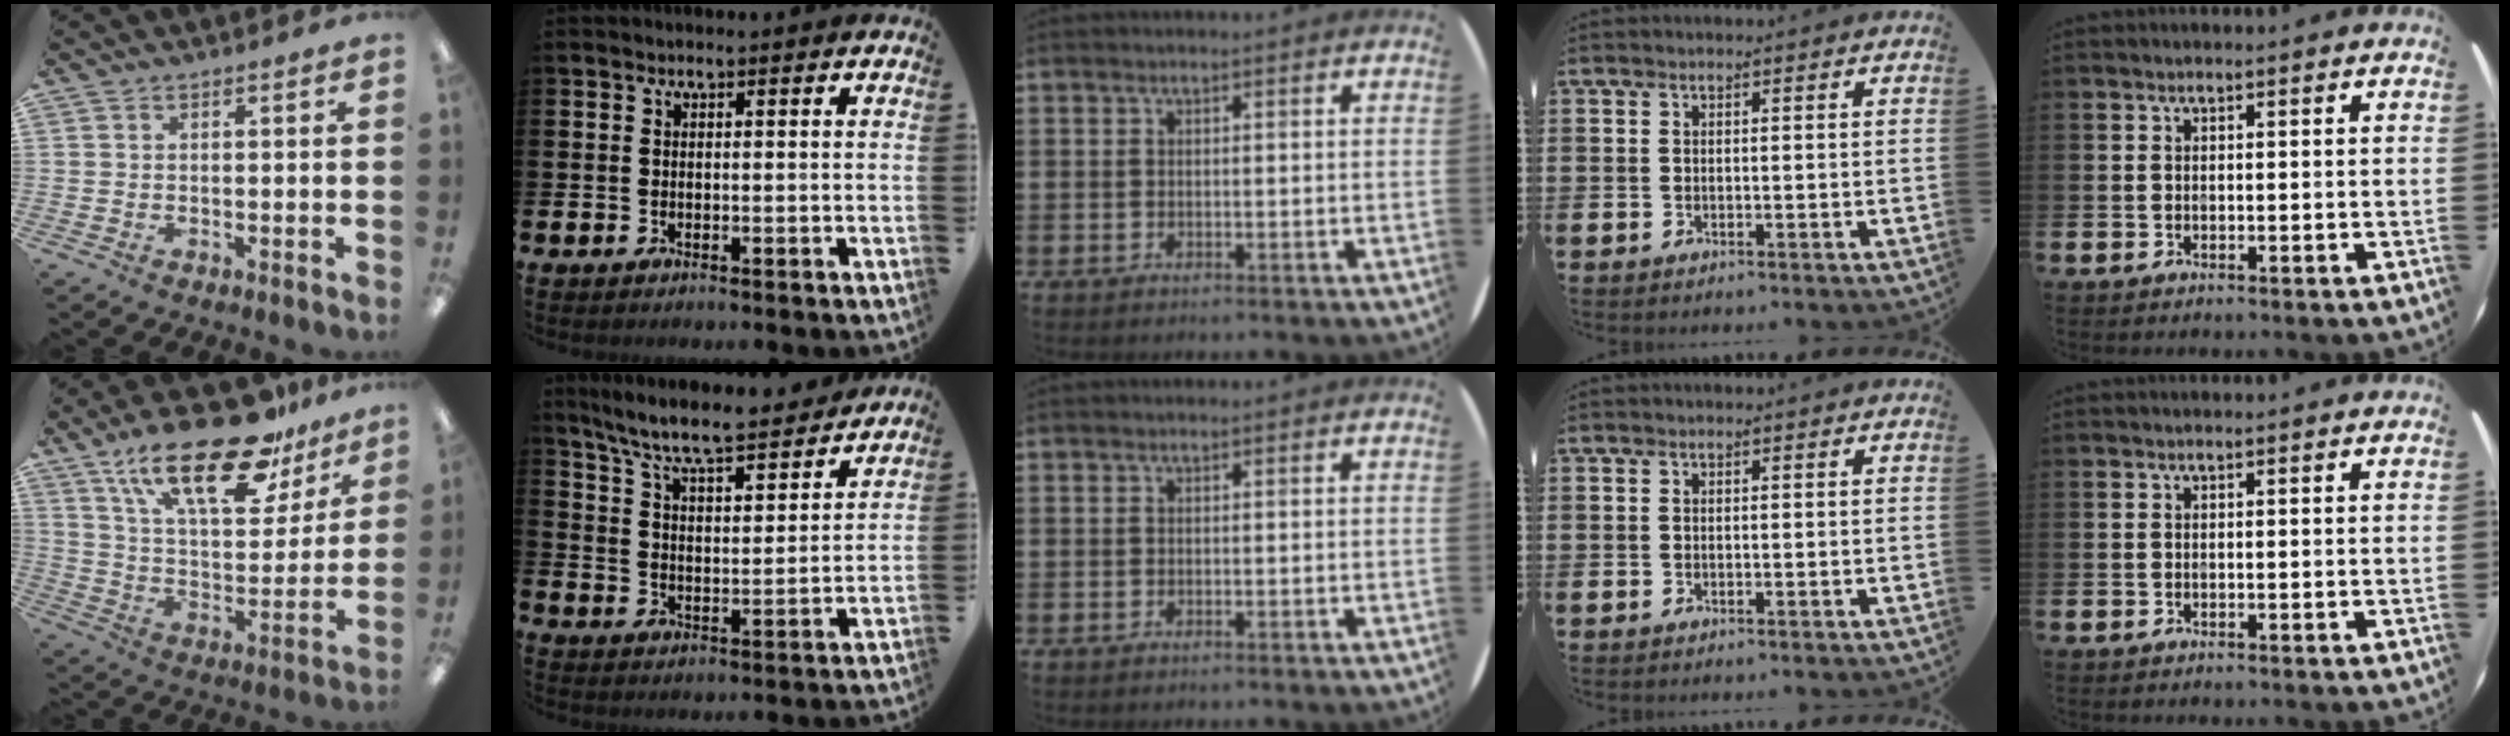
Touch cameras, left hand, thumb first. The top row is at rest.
{"thumb": {"total": 24.8, "force": [16.6, 9.9, 15.6], "torque": [-0.252, -0.091, 0.282]}, "index": {"total": 8.2, "force": [7.7, 0.8, 2.9], "torque": [-0.084, -0.058, 0.130]}}